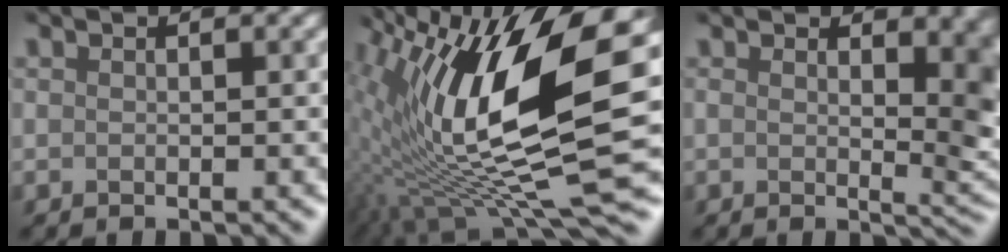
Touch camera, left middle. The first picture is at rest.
{"total": 13.1, "force": [1.5, 4.0, 12.4], "torque": [-0.261, -0.012, 0.045]}
{"total": 8.1, "force": [1.9, 2.8, 7.3], "torque": [-0.050, 0.023, 0.022]}